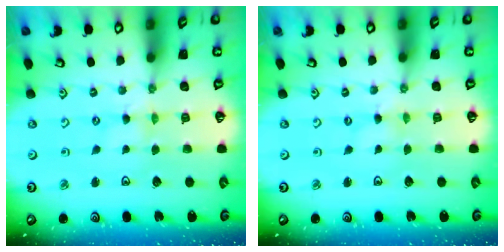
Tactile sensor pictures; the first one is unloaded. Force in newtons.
{"total": 0.0}